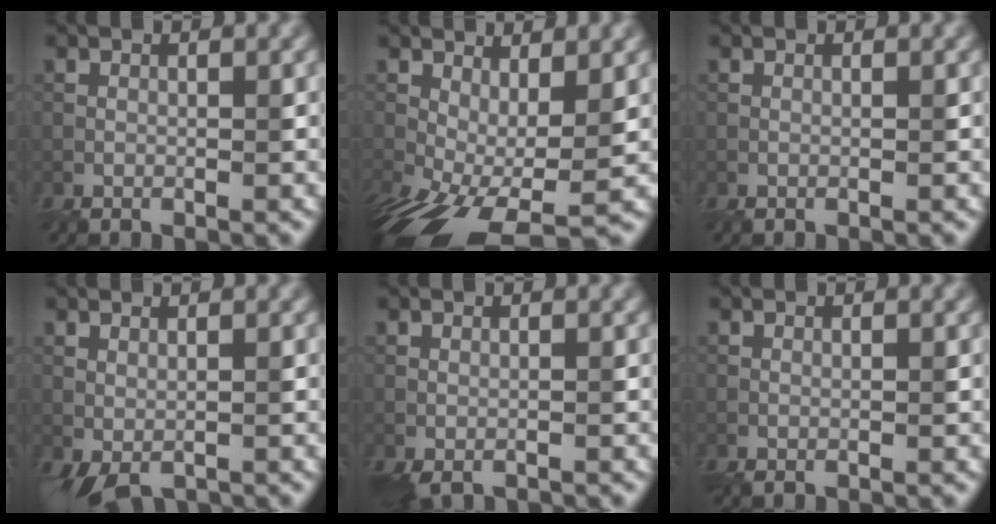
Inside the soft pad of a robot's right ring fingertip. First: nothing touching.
{"total": 9.3, "force": [-1.9, 4.6, 7.9], "torque": [-0.148, -0.029, -0.009]}
{"total": 0.0}
{"total": 2.0, "force": [0.1, 0.9, 1.8], "torque": [-0.034, -0.005, 0.010]}
{"total": 1.2, "force": [-0.1, 0.5, 1.1], "torque": [-0.021, 0.000, -0.001]}
{"total": 0.0}